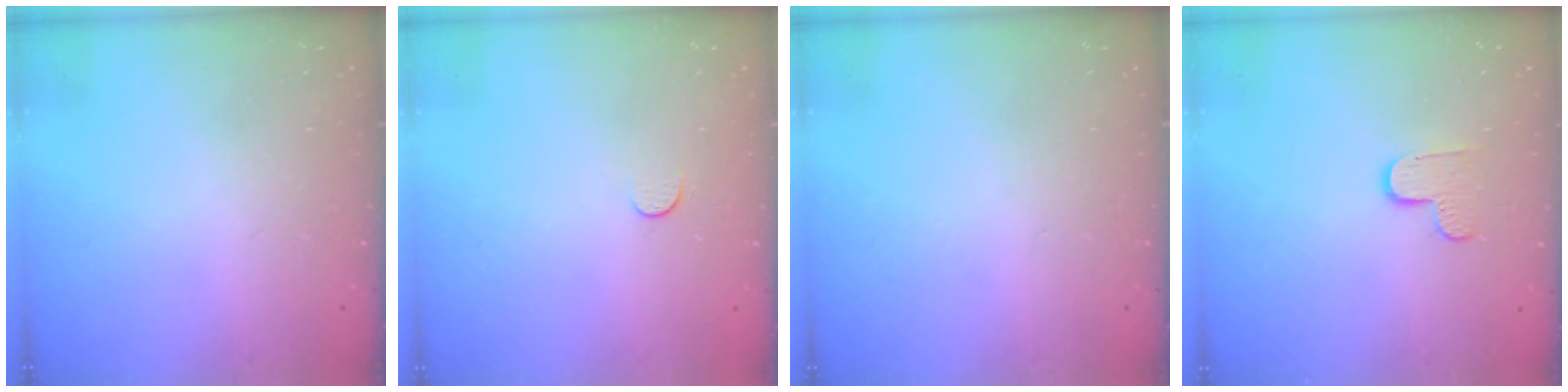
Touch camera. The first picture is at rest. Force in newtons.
{"total": 3.5, "press": 3.5, "slide": 0.3}
{"total": 0.0}
{"total": 5.9, "press": 5.9, "slide": 0.2}